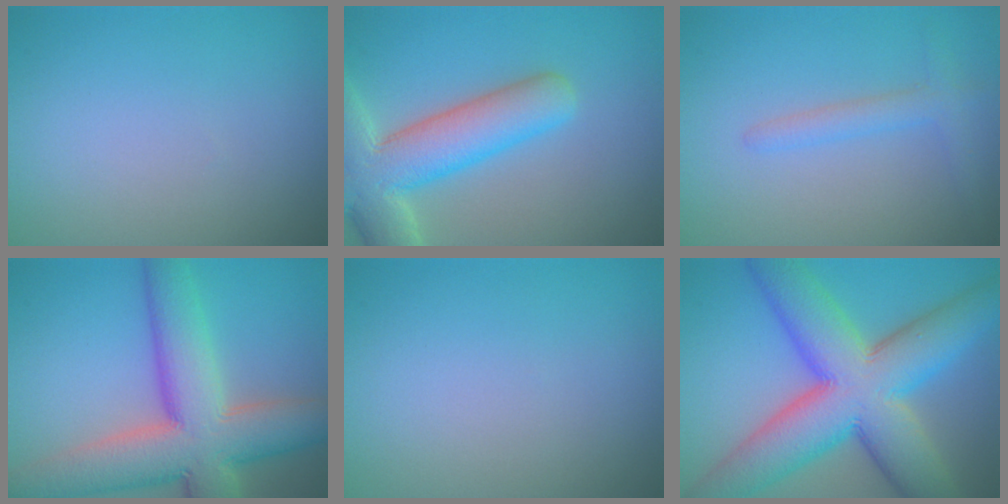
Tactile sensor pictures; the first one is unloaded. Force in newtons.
{"total": 8.6, "press": 8.5, "slide": 1.0}
{"total": 2.0, "press": 1.9, "slide": 0.2}
{"total": 11.0, "press": 11.0, "slide": 0.7}
{"total": 0.0}
{"total": 13.4, "press": 13.4, "slide": 0.4}